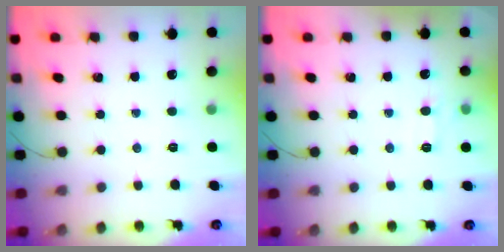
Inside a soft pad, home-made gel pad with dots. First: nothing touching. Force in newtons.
{"total": 6.4, "press": 6.2, "slide": 1.6}